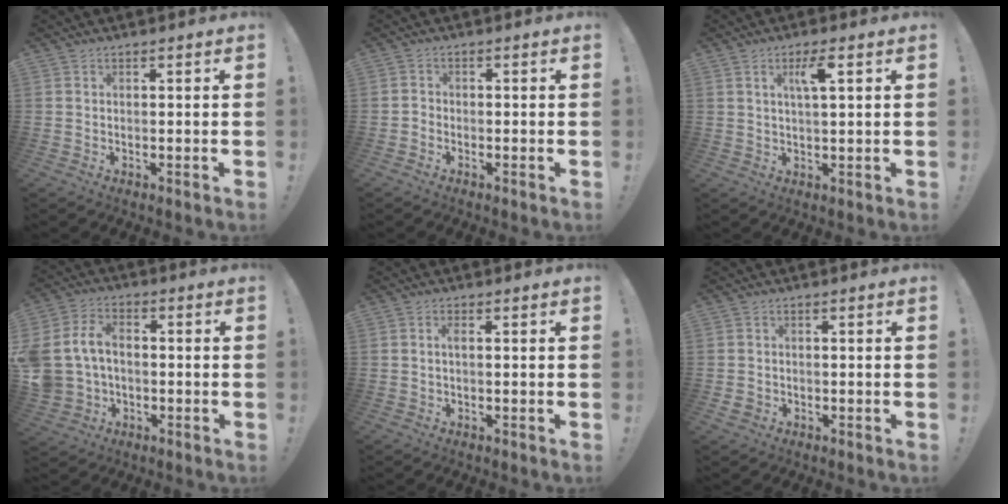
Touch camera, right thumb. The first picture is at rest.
{"total": 1.5, "force": [-1.3, 0.8, 0.5], "torque": [-0.011, 0.008, -0.023]}
{"total": 5.3, "force": [2.4, 0.6, 4.6], "torque": [-0.075, -0.004, 0.034]}
{"total": 11.6, "force": [0.7, 8.9, 7.3], "torque": [-0.161, 0.009, 0.018]}
{"total": 1.6, "force": [-0.1, 0.2, 1.5], "torque": [-0.036, 0.007, -0.001]}
{"total": 1.6, "force": [-0.7, 1.3, 0.6], "torque": [-0.014, 0.005, -0.012]}